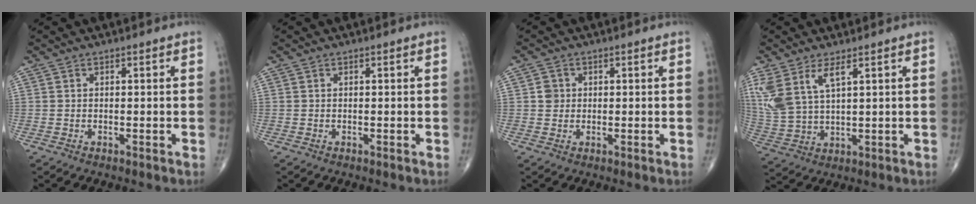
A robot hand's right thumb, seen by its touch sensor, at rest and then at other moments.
{"total": 0.0}
{"total": 2.2, "force": [0.3, 2.1, 0.7], "torque": [0.001, 0.003, 0.003]}
{"total": 10.0, "force": [4.8, 4.1, 7.7], "torque": [-0.182, -0.013, 0.110]}